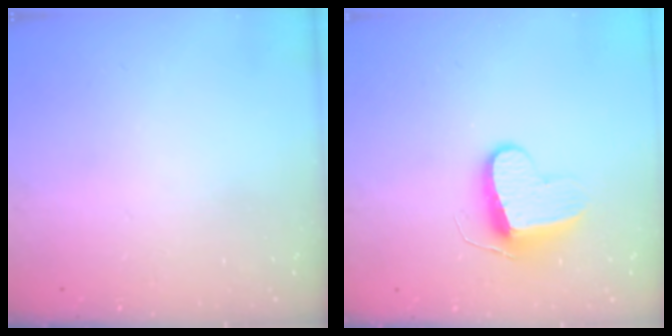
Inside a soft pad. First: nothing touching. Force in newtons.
{"total": 9.2, "press": 9.2, "slide": 0.4}